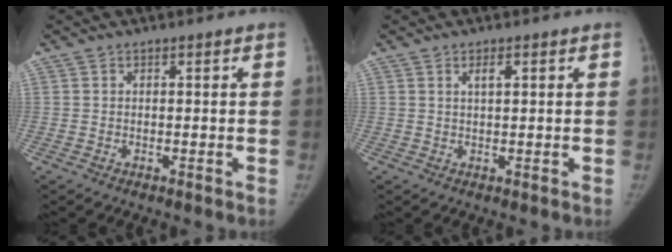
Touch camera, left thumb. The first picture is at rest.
{"total": 1.6, "force": [0.8, 0.4, 1.3], "torque": [-0.022, 0.000, 0.014]}